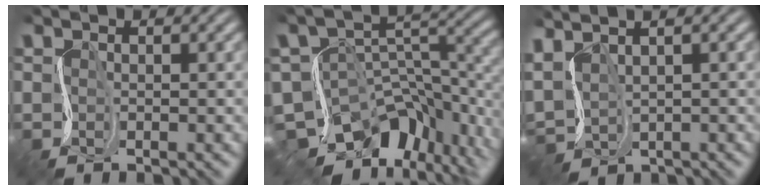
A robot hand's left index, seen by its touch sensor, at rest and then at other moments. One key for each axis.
{"total": 13.1, "fx": -7.0, "fy": 6.4, "fz": 9.0, "tx": -0.161, "ty": 0.004, "tz": -0.093}
{"total": 4.2, "fx": 1.8, "fy": 1.9, "fz": 3.3, "tx": -0.087, "ty": 0.009, "tz": 0.036}